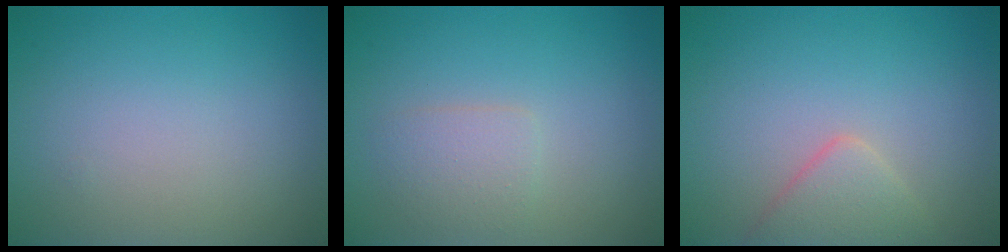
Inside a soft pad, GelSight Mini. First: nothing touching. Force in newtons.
{"total": 1.9, "press": 1.9, "slide": 0.0}
{"total": 2.6, "press": 2.6, "slide": 0.2}